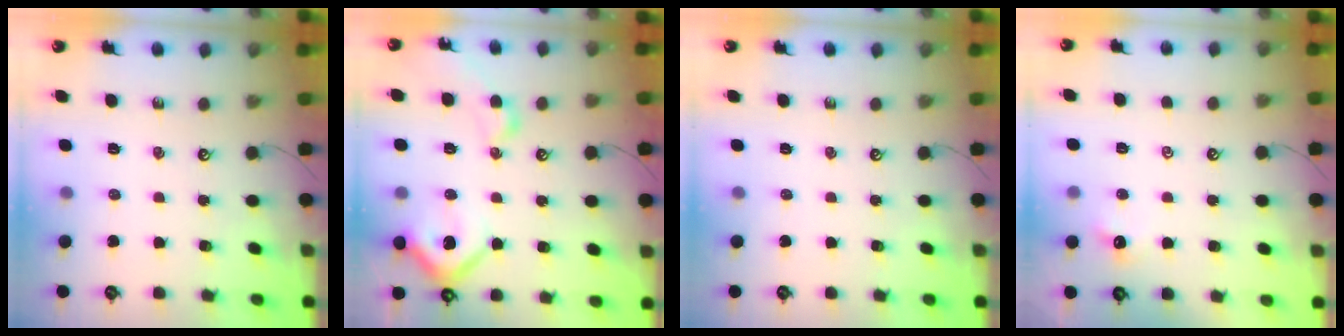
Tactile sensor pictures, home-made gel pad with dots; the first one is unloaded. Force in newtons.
{"total": 11.6, "press": 11.5, "slide": 1.8}
{"total": 0.0}
{"total": 0.7, "press": 0.3, "slide": 0.6}